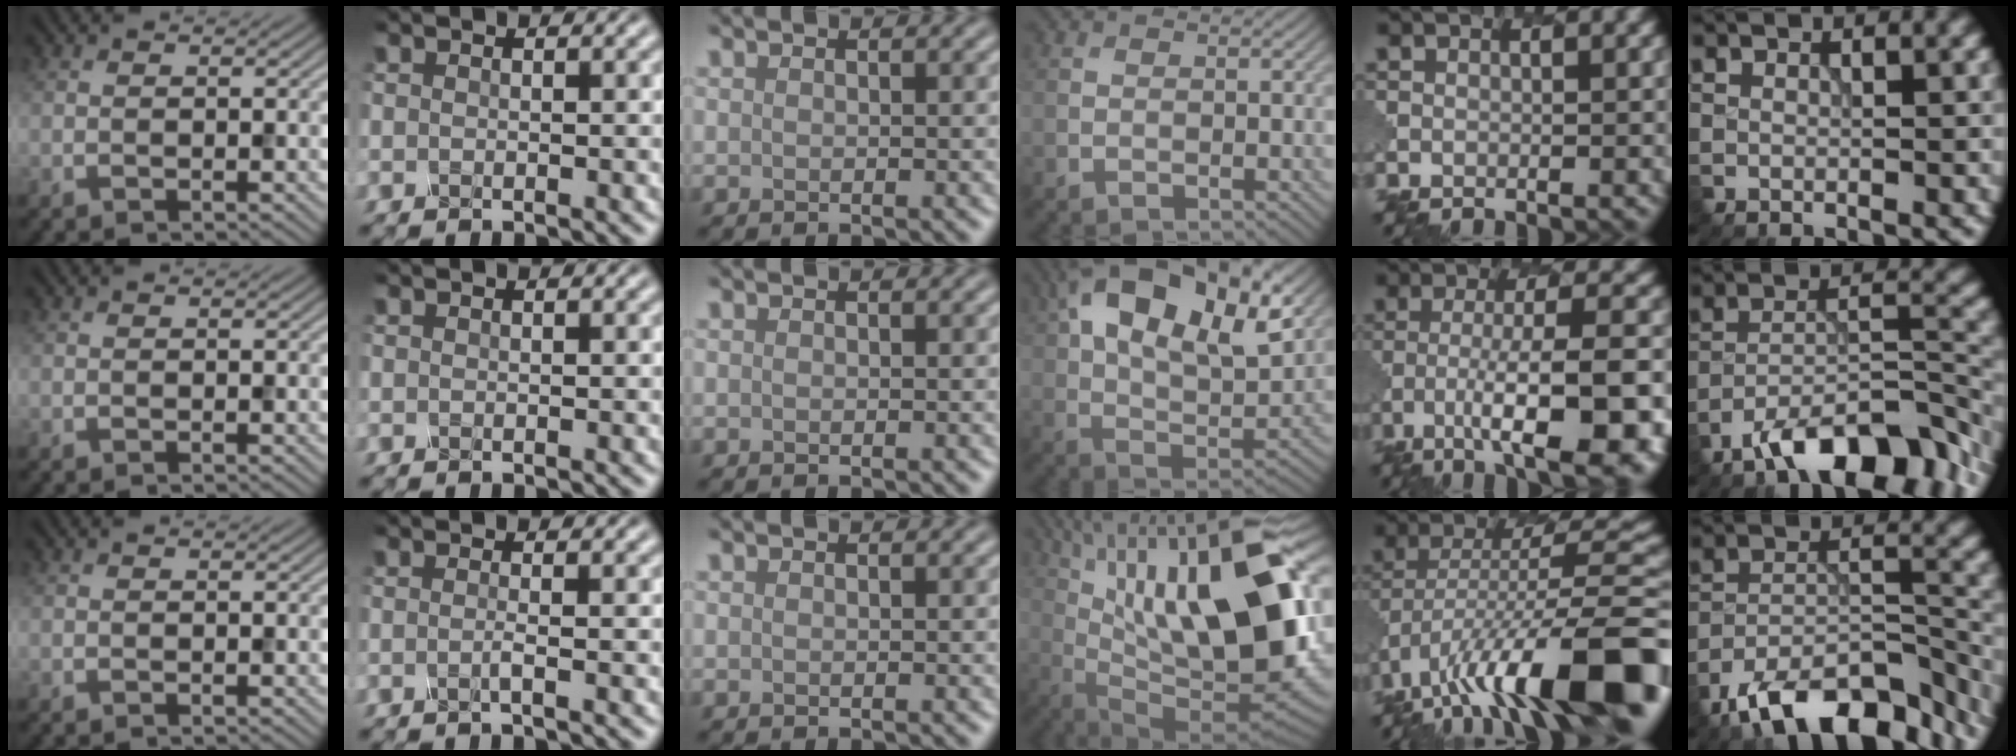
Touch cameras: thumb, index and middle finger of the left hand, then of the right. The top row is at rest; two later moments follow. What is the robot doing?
{"motion": "twist", "object": "rubiks cube"}